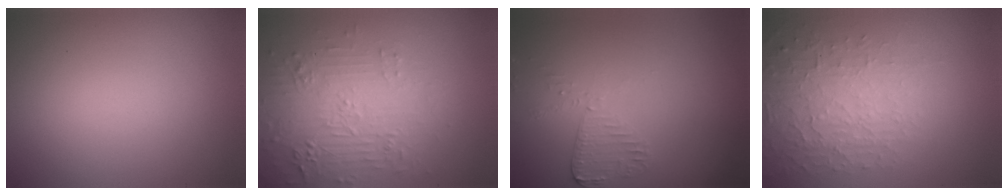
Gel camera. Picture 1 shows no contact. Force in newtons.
{"total": 4.2, "press": 3.8, "slide": 1.8}
{"total": 2.0, "press": 2.0, "slide": 0.3}
{"total": 3.8, "press": 3.1, "slide": 2.1}